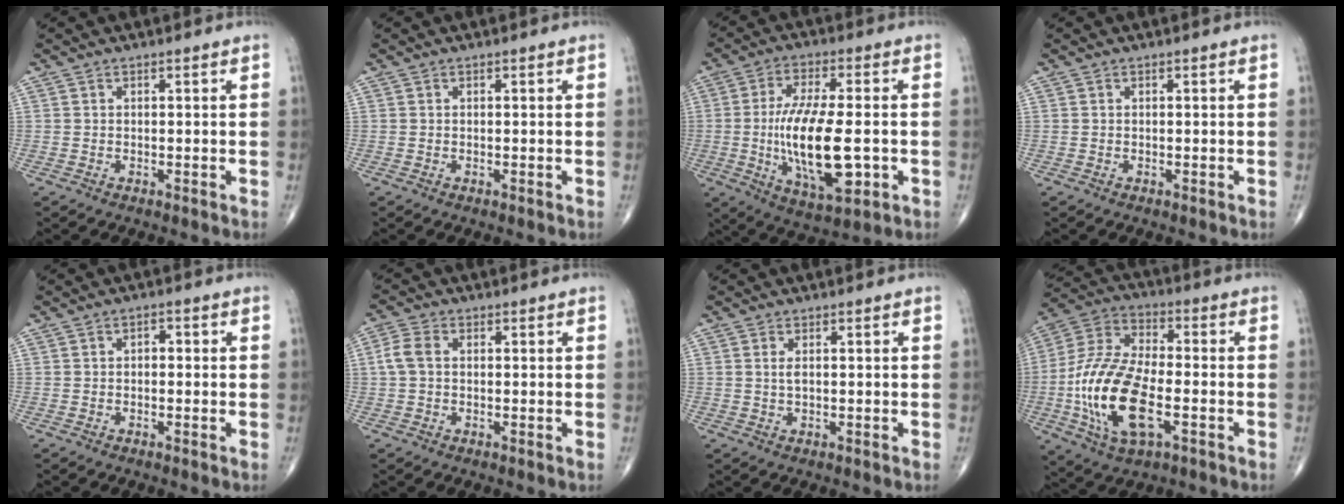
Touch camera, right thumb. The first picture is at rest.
{"total": 0.0}
{"total": 17.0, "force": [-2.2, 6.5, 15.6], "torque": [-0.280, -0.005, -0.029]}
{"total": 0.0}
{"total": 1.3, "force": [0.0, 0.9, 1.0], "torque": [-0.009, 0.006, -0.006]}
{"total": 3.9, "force": [0.3, 2.7, 2.9], "torque": [-0.070, 0.012, 0.001]}
{"total": 1.5, "force": [0.3, 0.6, 1.4], "torque": [-0.031, -0.002, 0.007]}
{"total": 19.3, "force": [-4.7, 9.1, 16.4], "torque": [-0.335, 0.018, -0.084]}